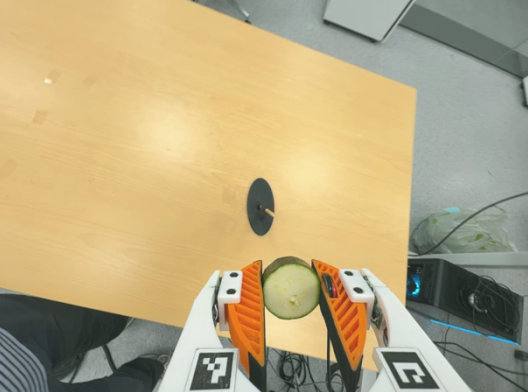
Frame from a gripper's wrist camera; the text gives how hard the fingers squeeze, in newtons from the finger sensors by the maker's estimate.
{"total": 10.1, "left": 9.7, "right": 10.5}